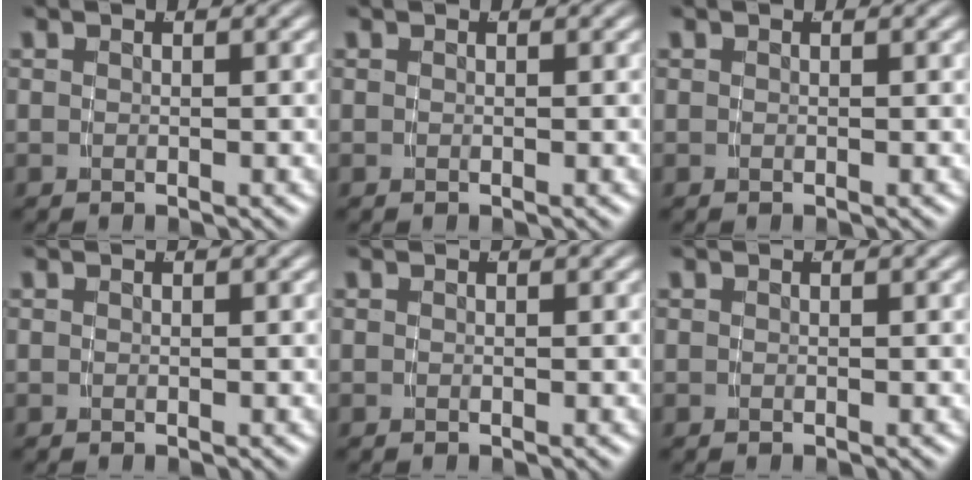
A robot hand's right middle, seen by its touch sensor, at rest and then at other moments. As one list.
[{"total": 0.0}, {"total": 0.0}, {"total": 0.0}, {"total": 0.0}, {"total": 0.0}]